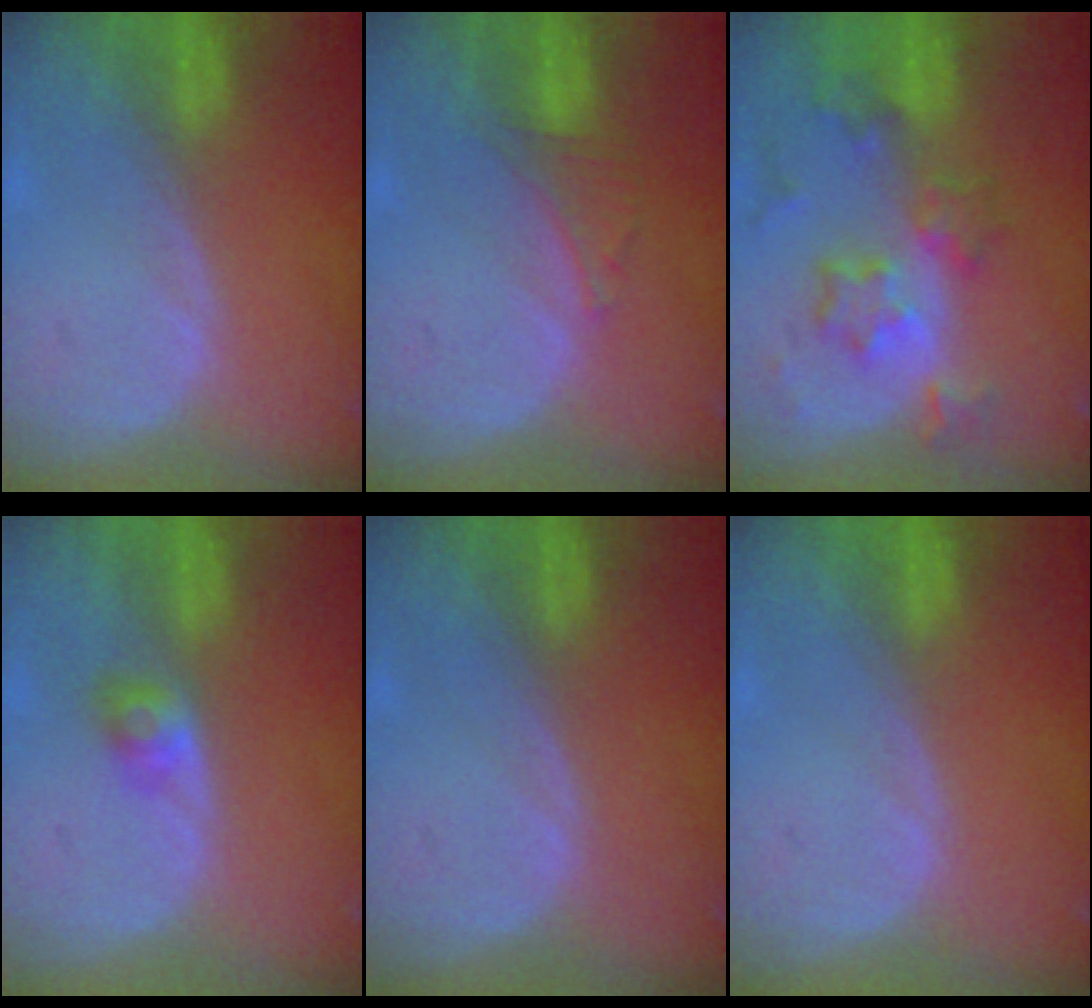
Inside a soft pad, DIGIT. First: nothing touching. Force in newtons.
{"total": 2.5, "press": 2.5, "slide": 0.2}
{"total": 8.6, "press": 7.6, "slide": 4.0}
{"total": 2.6, "press": 2.4, "slide": 1.0}
{"total": 0.0}
{"total": 0.0}